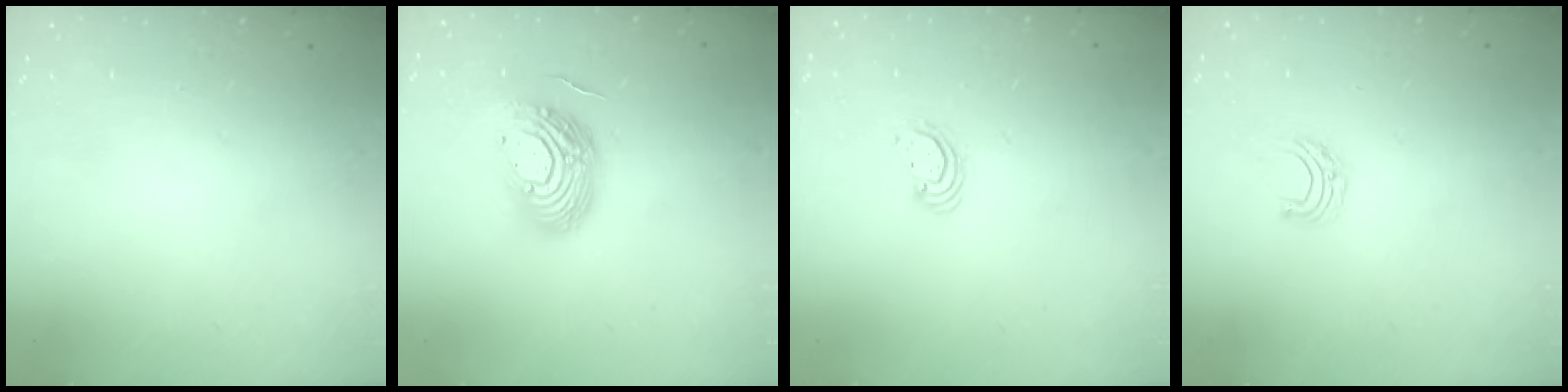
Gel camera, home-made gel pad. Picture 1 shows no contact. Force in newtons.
{"total": 14.4, "press": 14.3, "slide": 1.4}
{"total": 2.2, "press": 2.2, "slide": 0.2}
{"total": 5.6, "press": 5.6, "slide": 0.5}